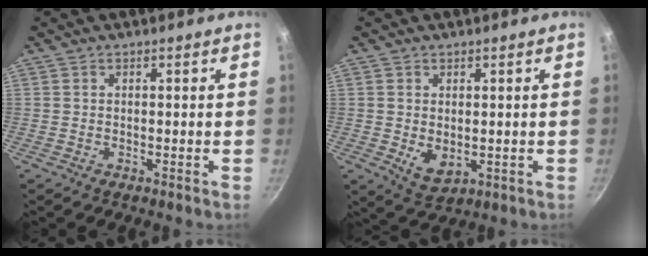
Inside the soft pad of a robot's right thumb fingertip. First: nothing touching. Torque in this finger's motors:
{"motor_torque": [-0.35, 0.33, 0.01, 0.16, -0.02]}